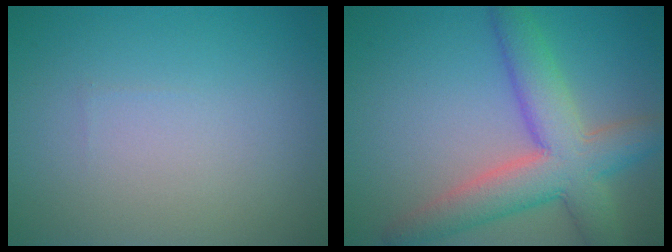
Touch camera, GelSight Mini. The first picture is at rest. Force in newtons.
{"total": 7.5, "press": 7.5, "slide": 0.4}